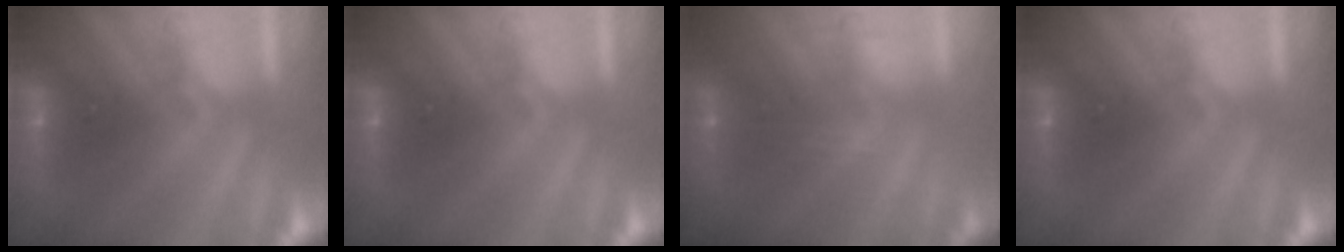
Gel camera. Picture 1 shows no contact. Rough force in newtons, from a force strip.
{"total": 0.0}
{"total": 2.7}
{"total": 0.0}